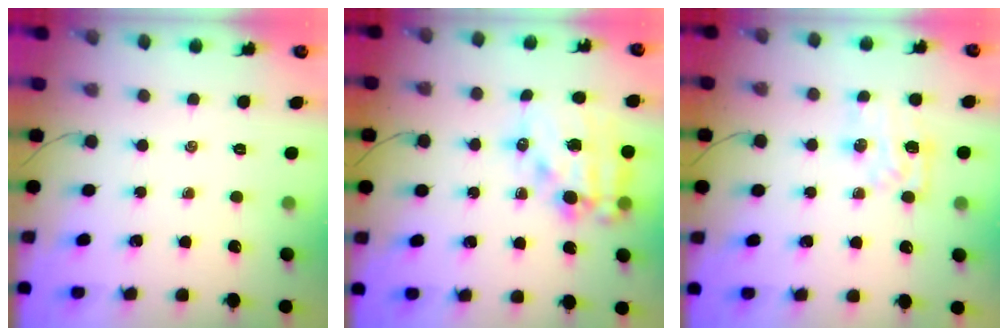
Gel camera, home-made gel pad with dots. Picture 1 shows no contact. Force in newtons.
{"total": 14.5, "press": 14.2, "slide": 2.8}
{"total": 5.8, "press": 5.8, "slide": 0.5}